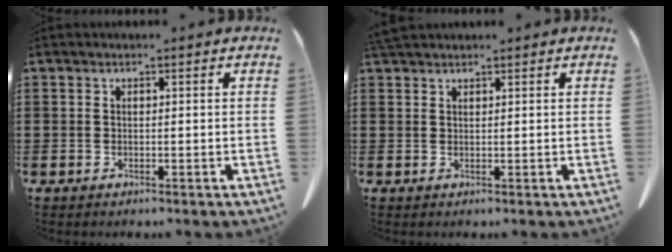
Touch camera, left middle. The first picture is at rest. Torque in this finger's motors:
{"motor_torque": [0.26, 0.19, 0.07, 0.06]}